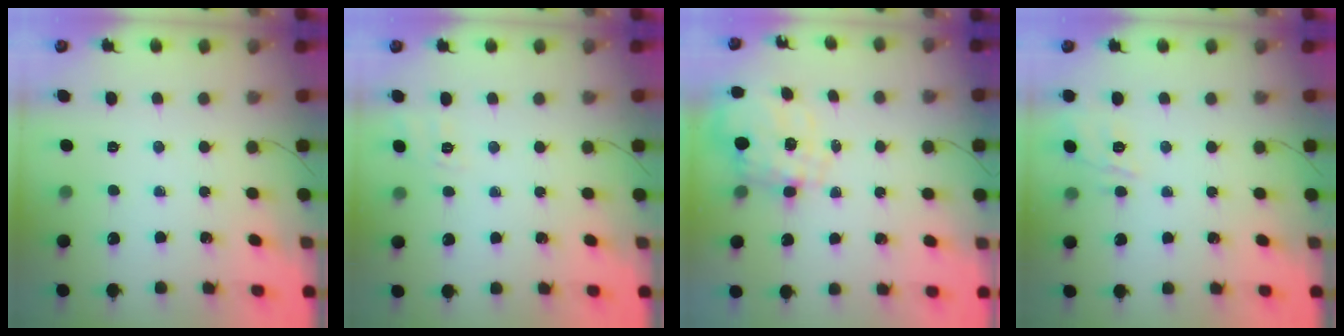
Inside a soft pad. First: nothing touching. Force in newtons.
{"total": 2.2, "press": 0.8, "slide": 2.0}
{"total": 2.9, "press": 2.7, "slide": 1.1}
{"total": 8.5, "press": 8.4, "slide": 1.0}